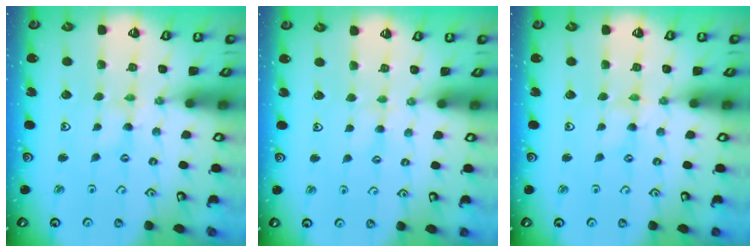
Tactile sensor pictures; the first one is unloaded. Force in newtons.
{"total": 1.5, "press": 1.5, "slide": 0.3}
{"total": 0.0}